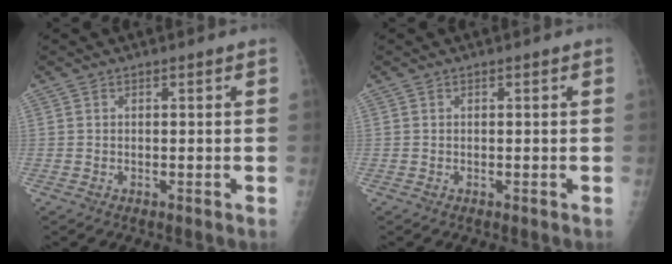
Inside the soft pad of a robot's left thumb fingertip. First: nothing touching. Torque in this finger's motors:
{"motor_torque": [0.05, 0.03, -0.04, 0.00, 0.00]}